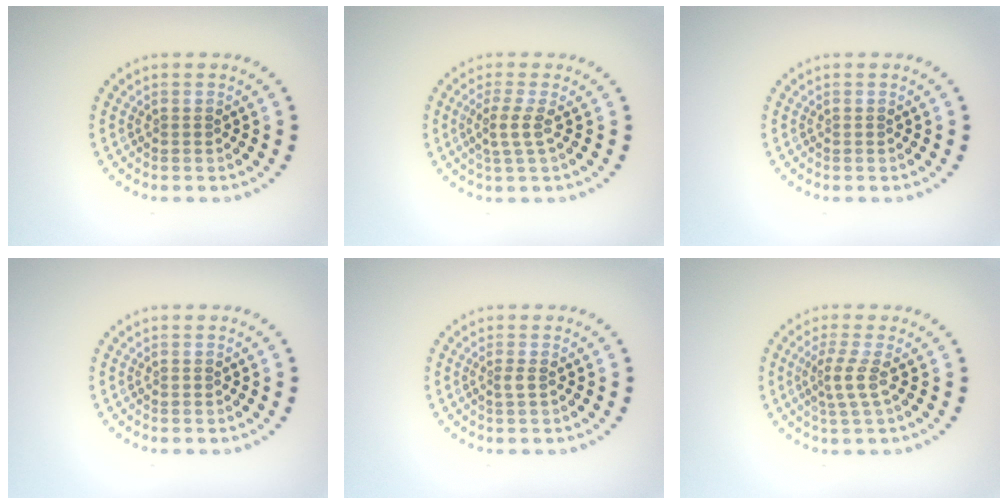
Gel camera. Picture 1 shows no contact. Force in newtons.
{"total": 2.0, "press": 1.5, "slide": 1.3}
{"total": 0.0}
{"total": 0.0}
{"total": 0.9, "press": 0.6, "slide": 0.6}
{"total": 2.3, "press": 1.5, "slide": 1.6}